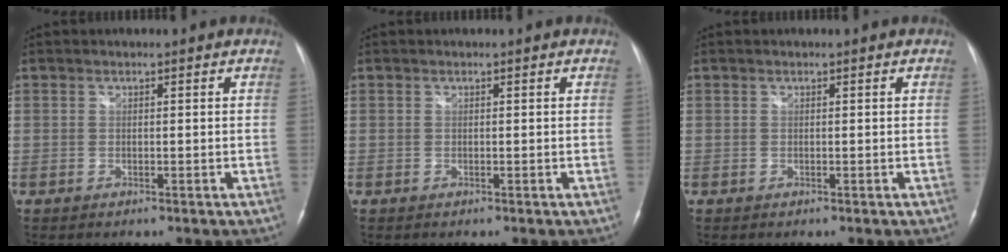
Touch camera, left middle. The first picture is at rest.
{"total": 0.0}
{"total": 0.0}